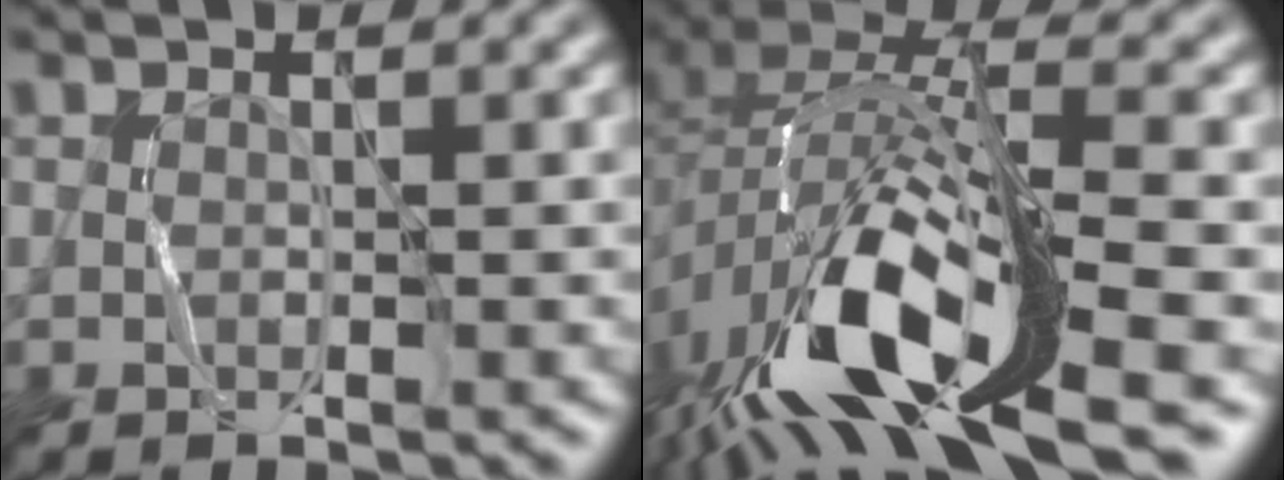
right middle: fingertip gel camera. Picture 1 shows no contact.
{"total": 14.4, "force": [-6.7, 5.6, 11.5], "torque": [-0.233, 0.007, -0.115]}